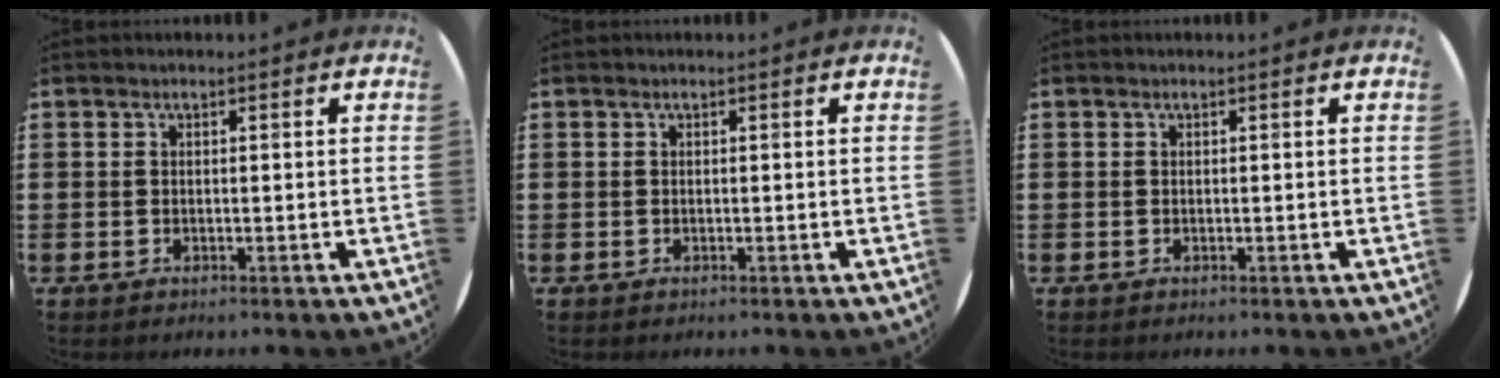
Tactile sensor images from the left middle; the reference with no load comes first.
{"total": 0.0}
{"total": 0.0}